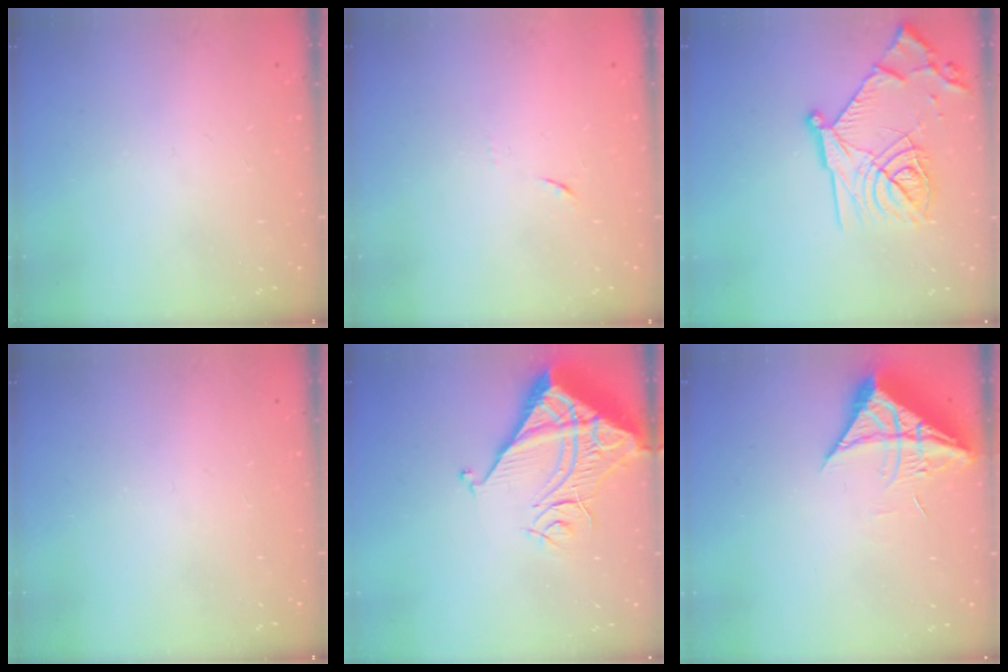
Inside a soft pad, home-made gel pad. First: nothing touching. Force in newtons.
{"total": 5.2, "press": 5.1, "slide": 0.7}
{"total": 21.2, "press": 21.2, "slide": 1.8}
{"total": 0.0}
{"total": 10.3, "press": 10.3, "slide": 1.3}
{"total": 9.4, "press": 9.3, "slide": 1.0}